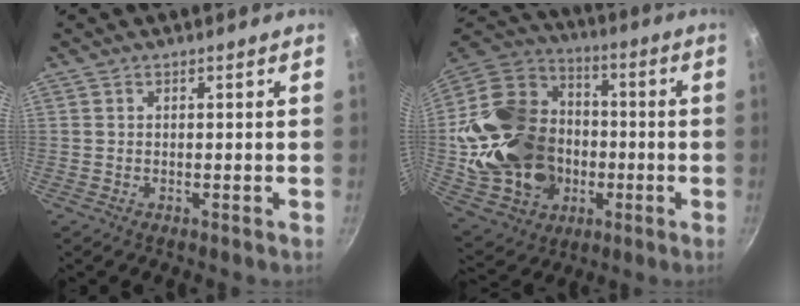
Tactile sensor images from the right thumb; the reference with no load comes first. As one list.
[{"total": 27.6, "force": [-2.8, 22.1, 16.4], "torque": [-0.276, 0.052, -0.031]}]